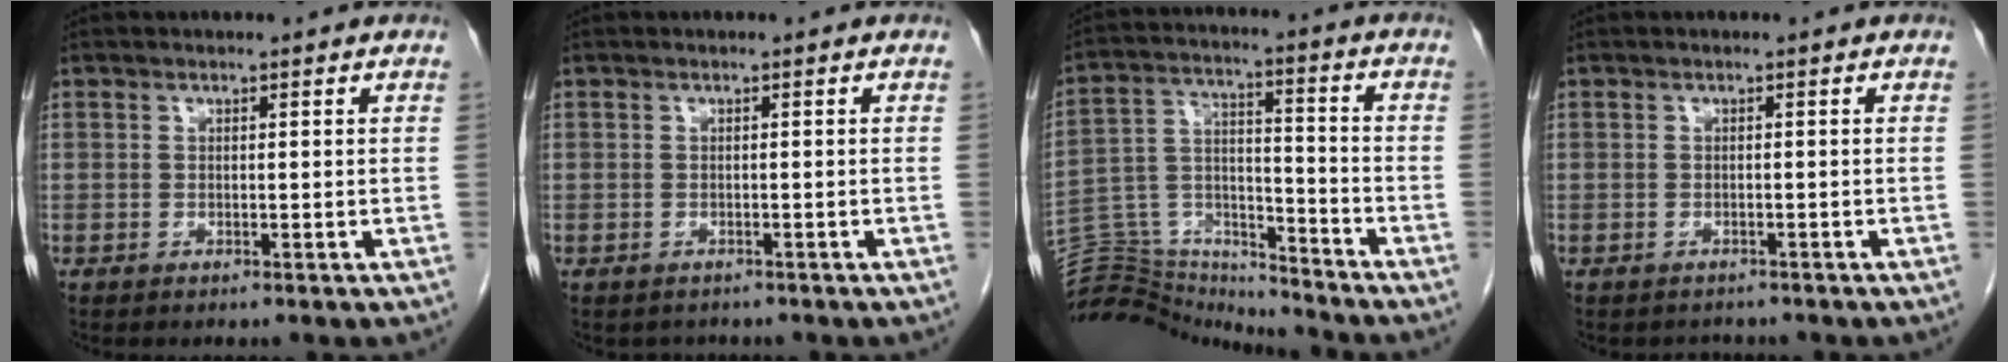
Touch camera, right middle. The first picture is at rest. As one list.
[{"total": 1.6, "force": [-1.3, 0.9, 0.0], "torque": [-0.005, 0.000, -0.018]}, {"total": 14.0, "force": [-13.9, 1.5, 0.2], "torque": [-0.014, 0.056, -0.242]}, {"total": 1.8, "force": [-1.5, 0.9, -0.2], "torque": [-0.002, -0.002, -0.024]}]